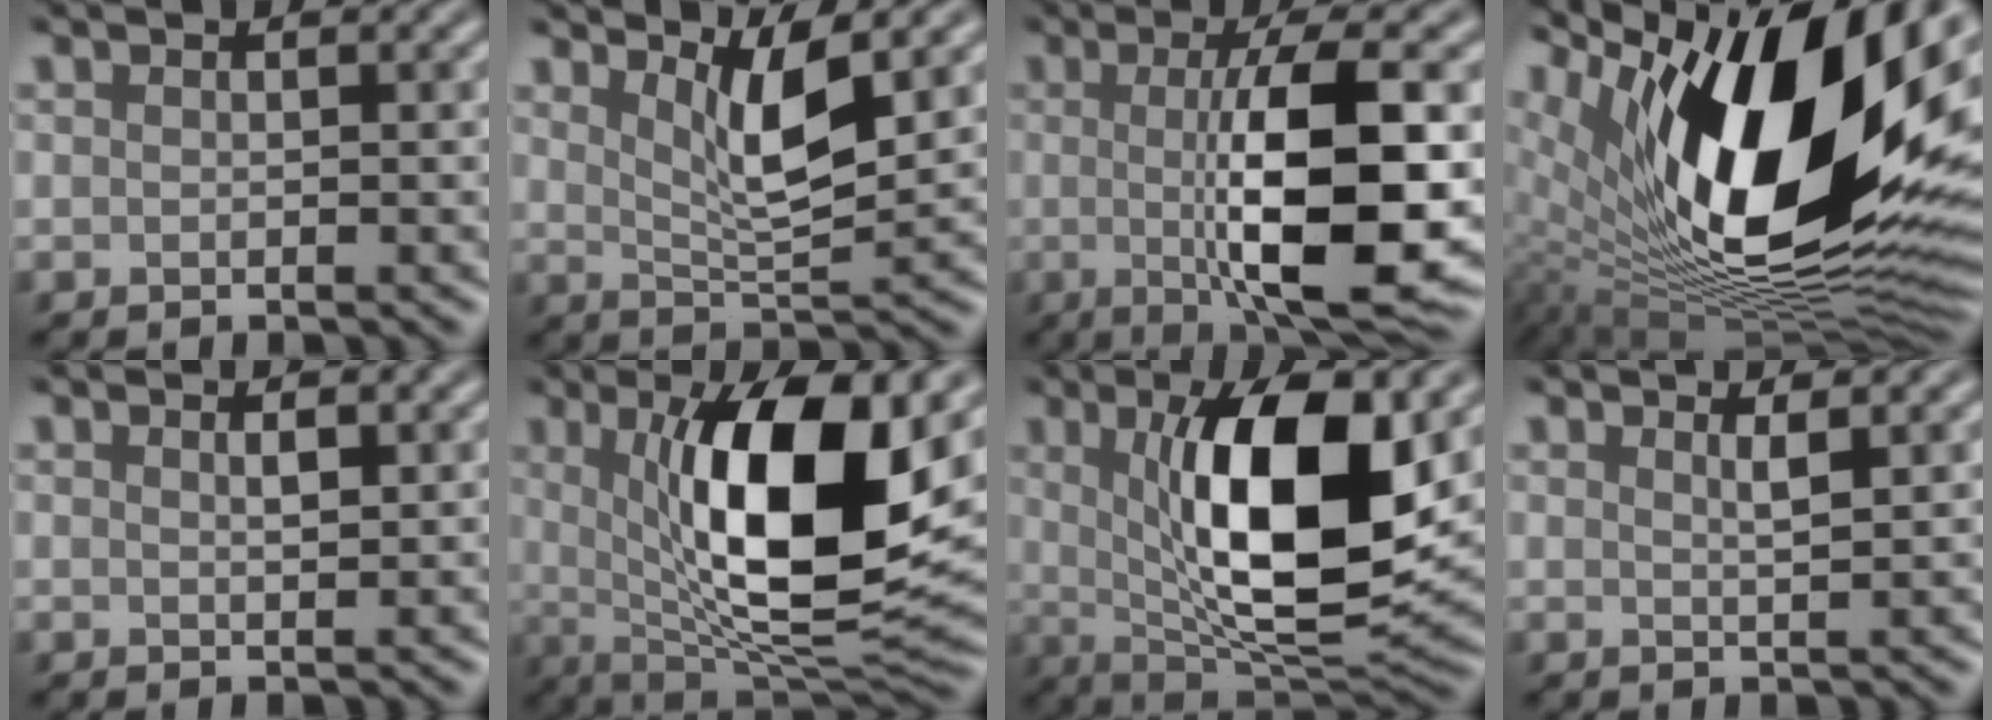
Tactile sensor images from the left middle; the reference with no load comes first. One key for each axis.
{"total": 4.9, "fx": 2.3, "fy": 1.2, "fz": 4.2, "tx": -0.071, "ty": -0.012, "tz": 0.043}
{"total": 11.3, "fx": -0.5, "fy": 2.8, "fz": 10.9, "tx": -0.159, "ty": -0.010, "tz": -0.005}
{"total": 18.3, "fx": 5.7, "fy": 8.1, "fz": 15.4, "tx": -0.251, "ty": -0.002, "tz": 0.095}
{"total": 0.9, "fx": 0.5, "fy": 0.2, "fz": 0.7, "tx": -0.013, "ty": 0.000, "tz": 0.009}
{"total": 13.4, "fx": 2.4, "fy": 4.4, "fz": 12.4, "tx": -0.183, "ty": -0.010, "tz": 0.041}
{"total": 12.0, "fx": 2.2, "fy": 4.0, "fz": 11.2, "tx": -0.179, "ty": -0.011, "tz": 0.044}
{"total": 1.5, "fx": 0.9, "fy": 0.4, "fz": 1.1, "tx": -0.011, "ty": 0.000, "tz": 0.010}